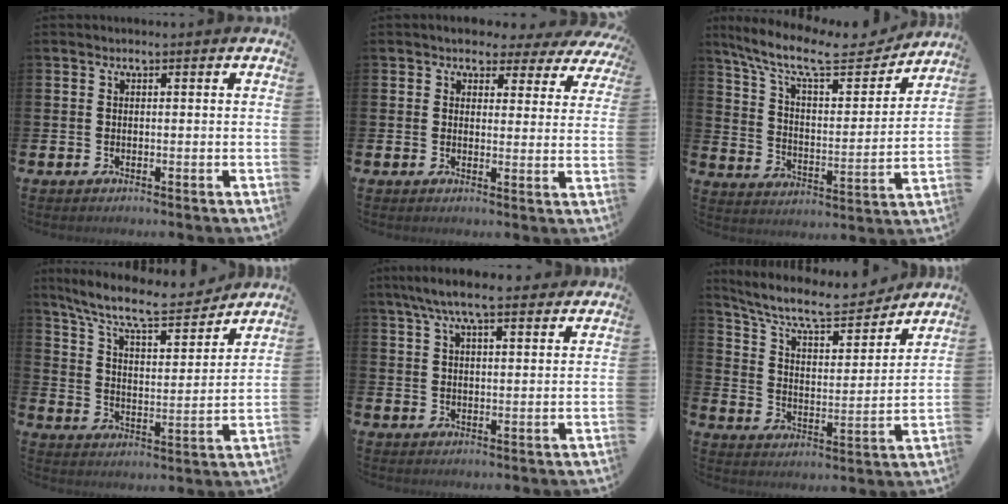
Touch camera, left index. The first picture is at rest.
{"total": 3.2, "force": [2.5, 1.8, 0.6], "torque": [-0.012, -0.020, 0.037]}
{"total": 11.9, "force": [10.1, 3.1, 5.3], "torque": [-0.133, -0.060, 0.172]}
{"total": 10.1, "force": [9.1, 1.9, 3.9], "torque": [-0.111, -0.057, 0.157]}
{"total": 7.1, "force": [6.1, 1.4, 3.4], "torque": [-0.075, -0.015, 0.109]}
{"total": 9.7, "force": [8.7, 2.5, 3.5], "torque": [-0.096, -0.058, 0.148]}